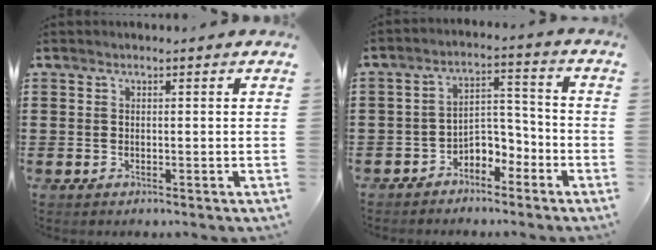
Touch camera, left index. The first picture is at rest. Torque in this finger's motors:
{"motor_torque": [0.06, 0.05, 0.17, 0.02]}